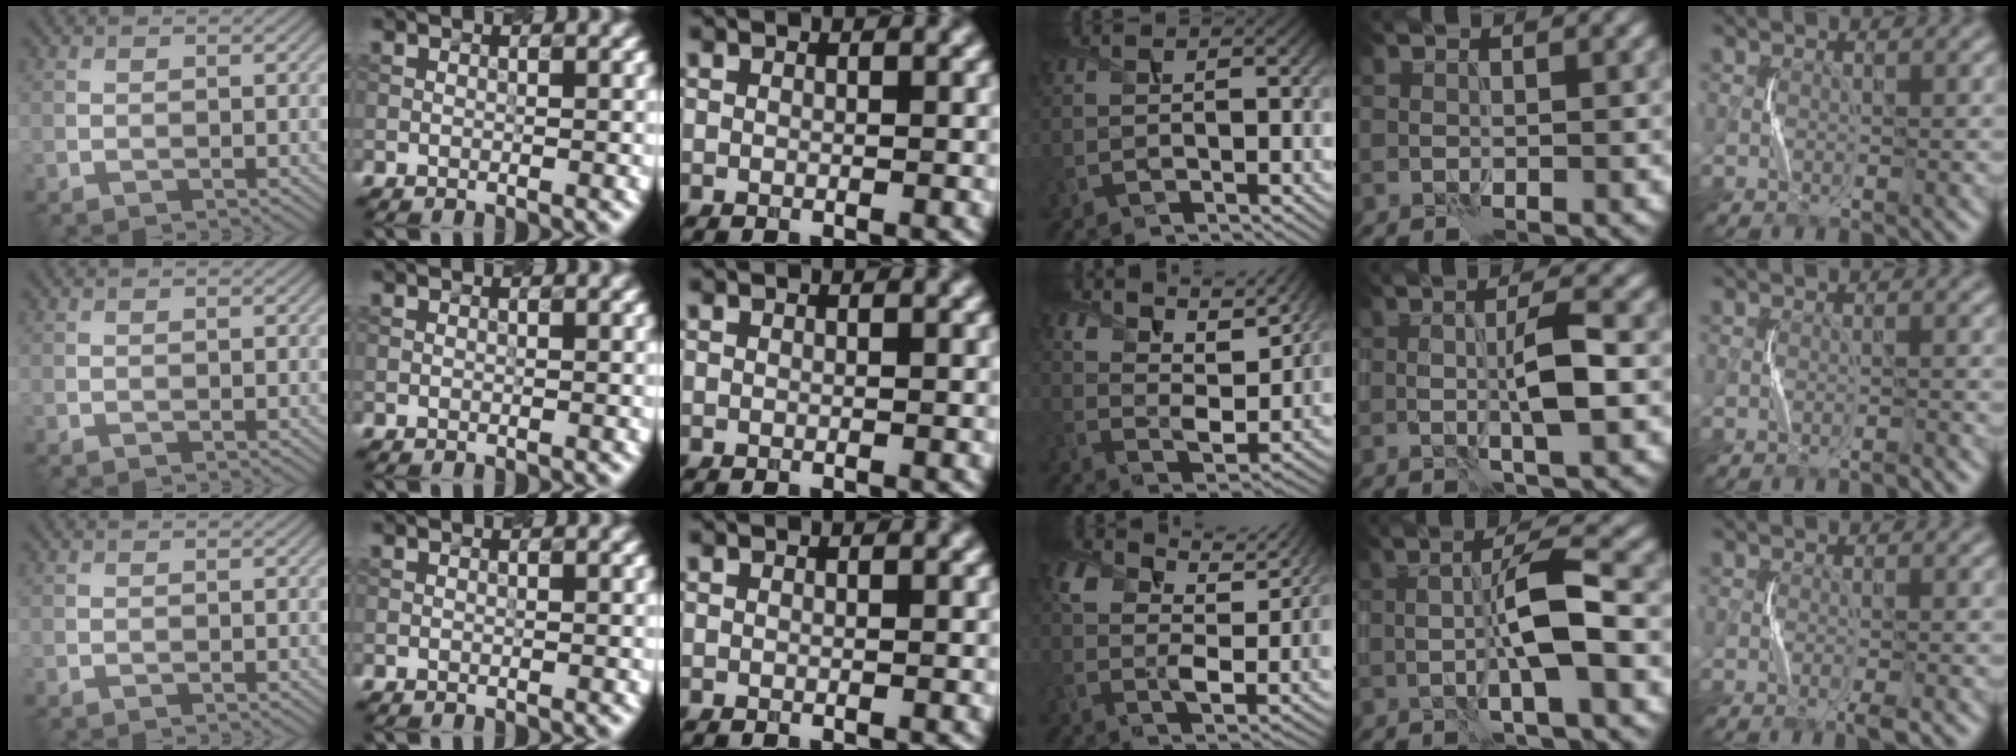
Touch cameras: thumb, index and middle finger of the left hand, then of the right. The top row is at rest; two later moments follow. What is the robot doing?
{"motion": "squeeze", "object": "stress ball aka squeeze ball"}